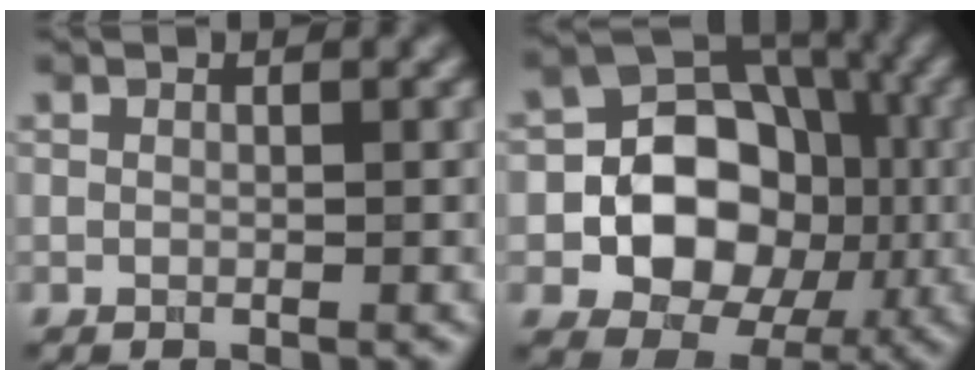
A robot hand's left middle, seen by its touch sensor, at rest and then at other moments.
{"total": 10.1, "force": [-1.5, 8.2, 5.7], "torque": [-0.061, 0.005, -0.042]}